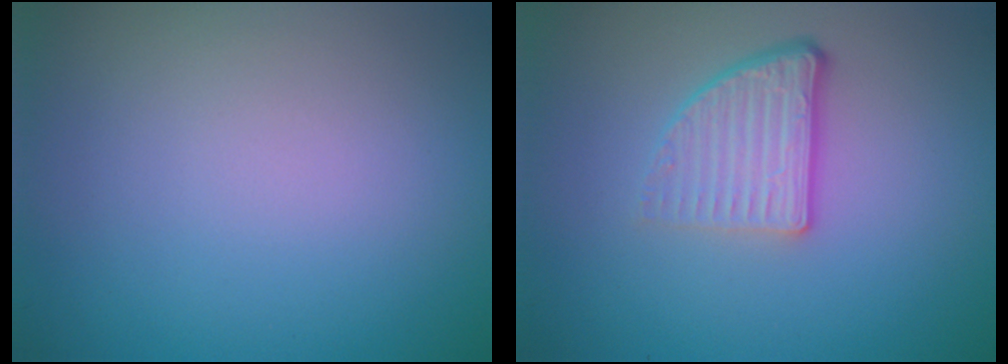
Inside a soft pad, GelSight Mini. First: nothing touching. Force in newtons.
{"total": 3.9, "press": 2.5, "slide": 2.9}